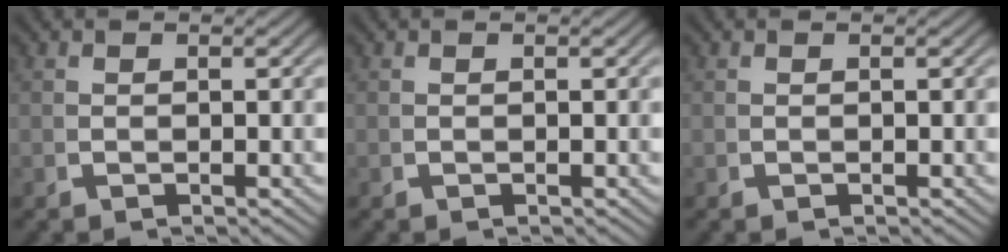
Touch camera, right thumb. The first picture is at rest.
{"total": 0.0}
{"total": 0.0}